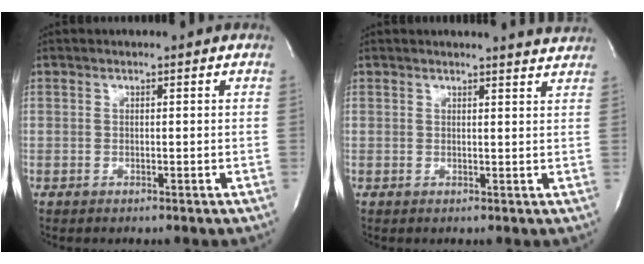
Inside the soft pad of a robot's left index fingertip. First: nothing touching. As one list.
[{"total": 4.1, "force": [4.0, -0.4, 0.5], "torque": [-0.013, -0.013, 0.032]}]